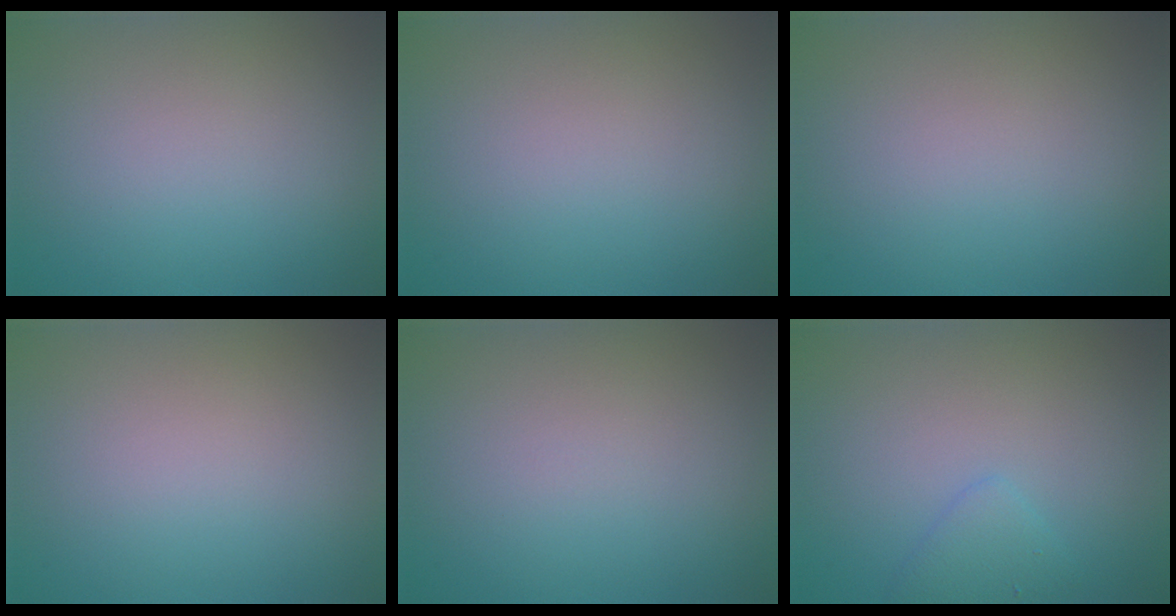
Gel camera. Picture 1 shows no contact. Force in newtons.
{"total": 0.0}
{"total": 0.0}
{"total": 0.0}
{"total": 0.0}
{"total": 1.7, "press": 1.7, "slide": 0.1}